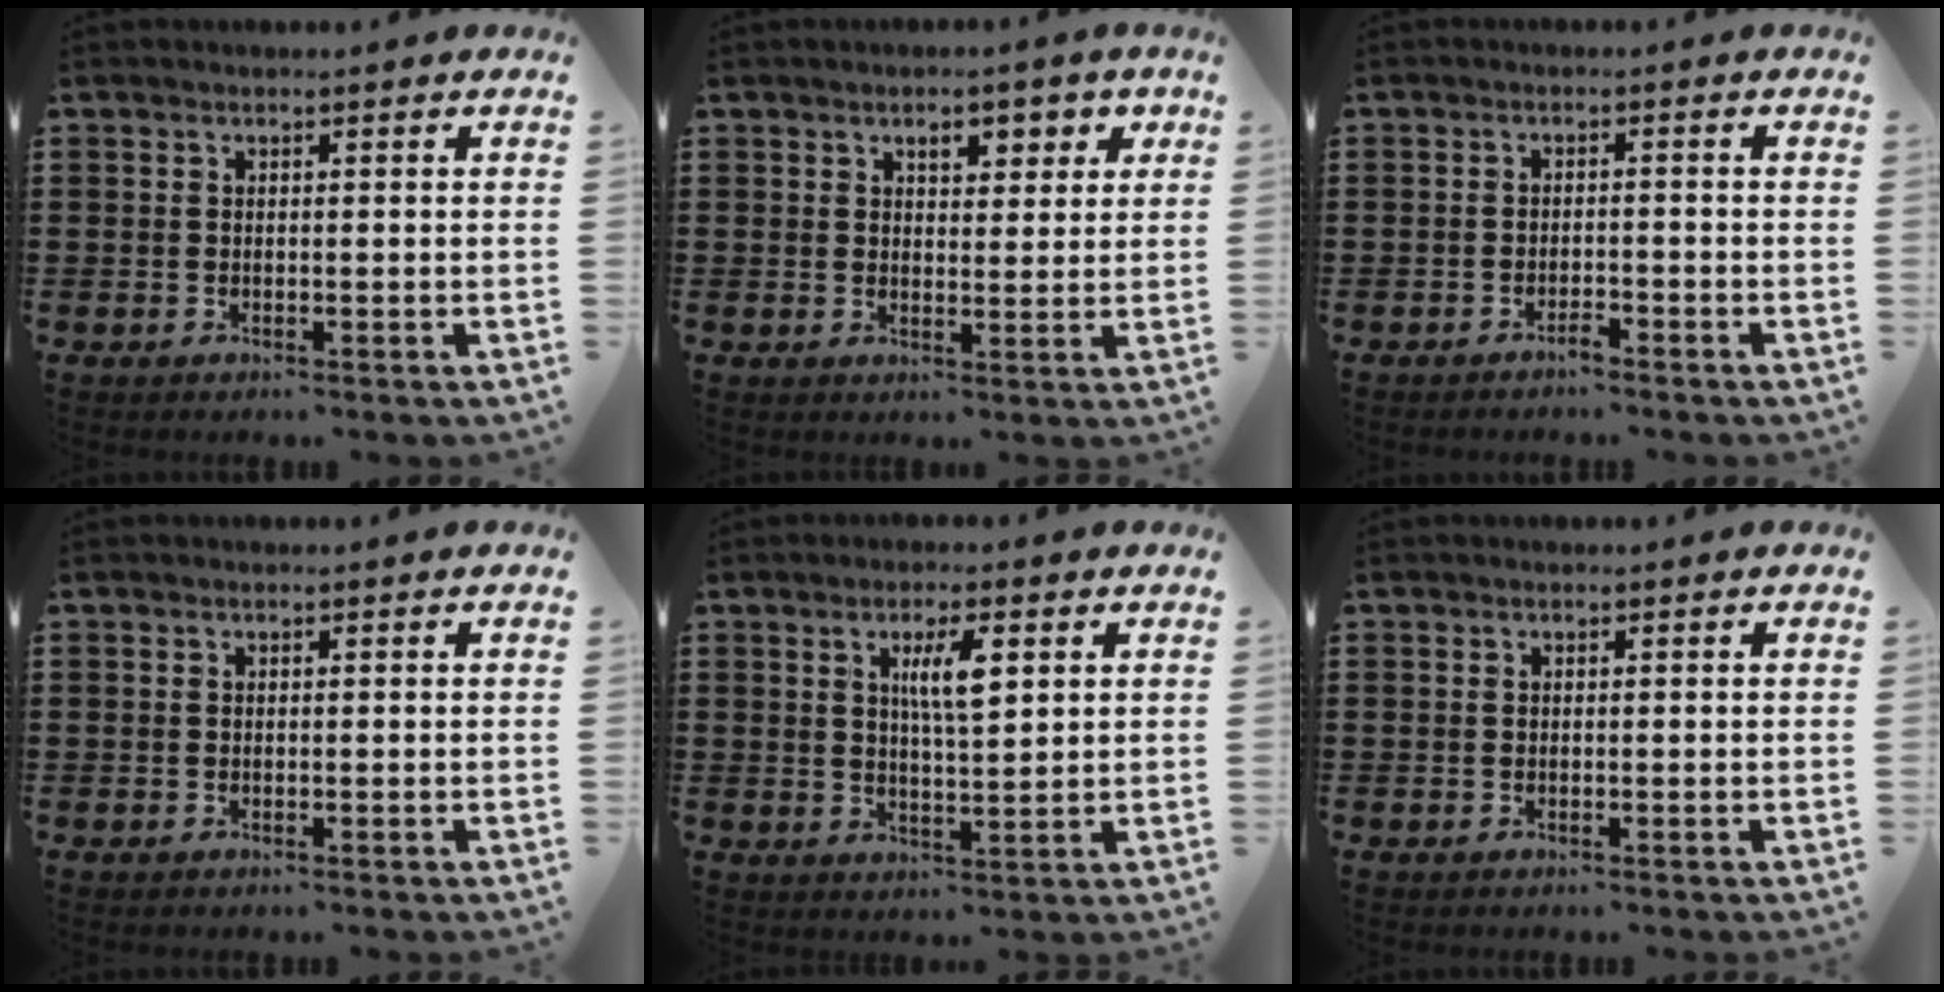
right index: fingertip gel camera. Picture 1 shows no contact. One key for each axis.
{"total": 3.8, "fx": 2.1, "fy": 2.2, "fz": 2.4, "tx": -0.033, "ty": 0.002, "tz": 0.027}
{"total": 1.6, "fx": -1.5, "fy": 0.1, "fz": 0.7, "tx": -0.014, "ty": 0.001, "tz": -0.028}
{"total": 0.0}
{"total": 5.3, "fx": 1.9, "fy": 1.3, "fz": 4.8, "tx": -0.093, "ty": 0.005, "tz": 0.027}
{"total": 0.0}